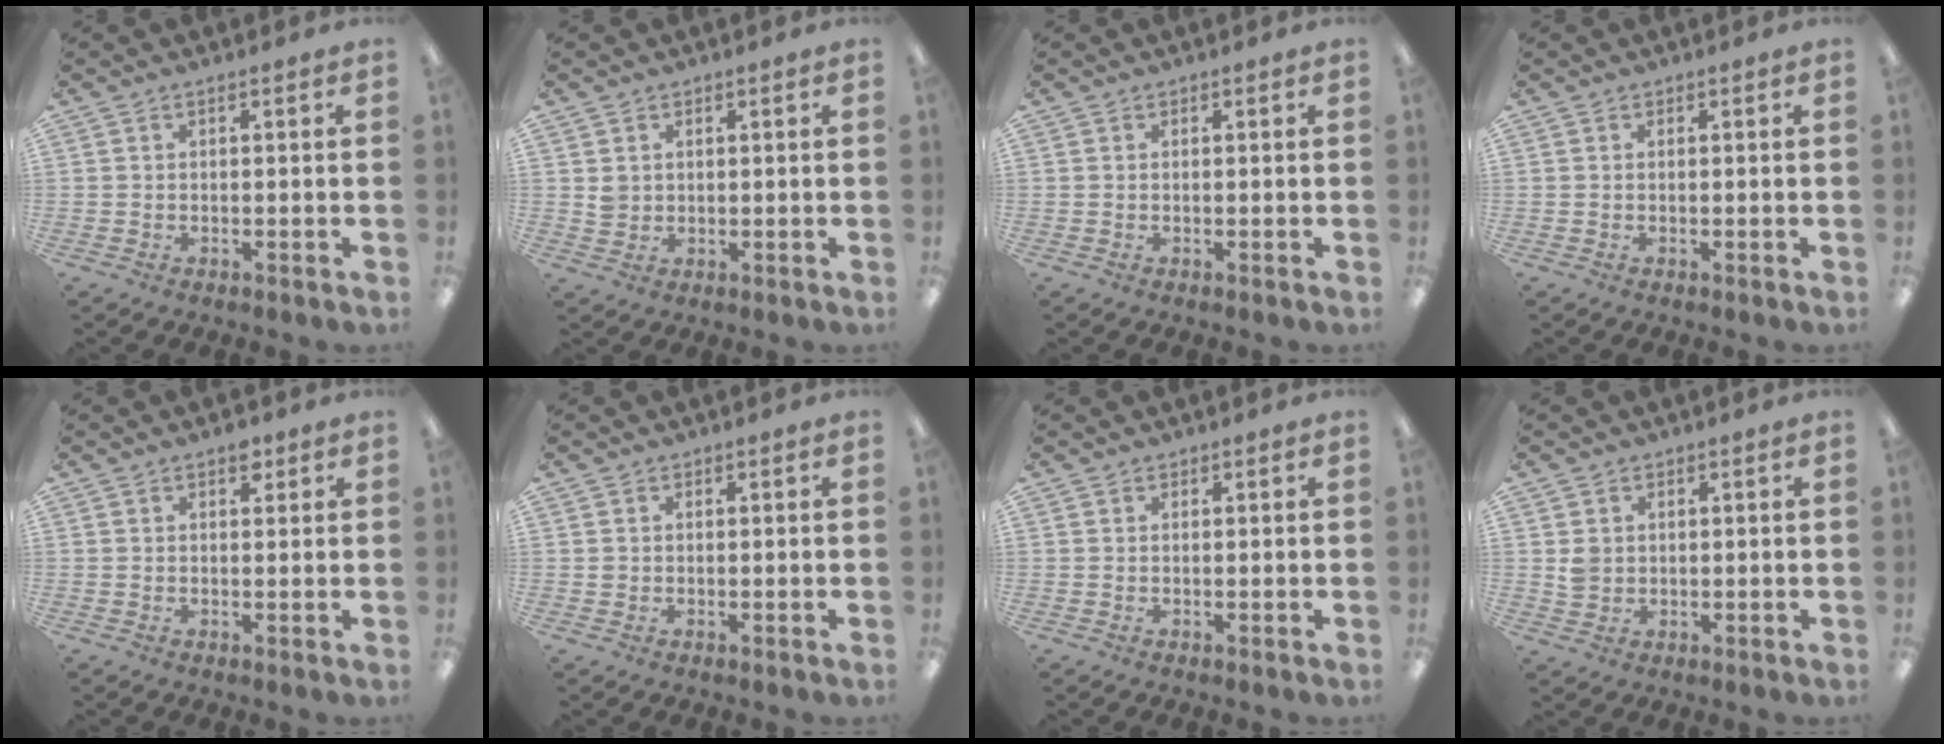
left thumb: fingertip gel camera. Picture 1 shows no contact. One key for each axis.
{"total": 2.7, "fx": 1.0, "fy": 2.4, "fz": 0.3, "tx": -0.004, "ty": -0.001, "tz": 0.017}
{"total": 0.0}
{"total": 0.0}
{"total": 2.7, "fx": 1.7, "fy": 1.5, "fz": 1.4, "tx": -0.005, "ty": -0.006, "tz": 0.025}
{"total": 1.0, "fx": 0.3, "fy": 0.9, "fz": 0.0, "tx": -0.001, "ty": 0.006, "tz": 0.004}
{"total": 0.6, "fx": 0.5, "fy": 0.3, "fz": -0.1, "tx": 0.002, "ty": 0.001, "tz": 0.010}
{"total": 3.4, "fx": 0.9, "fy": 3.2, "fz": 1.0, "tx": -0.007, "ty": 0.000, "tz": 0.013}